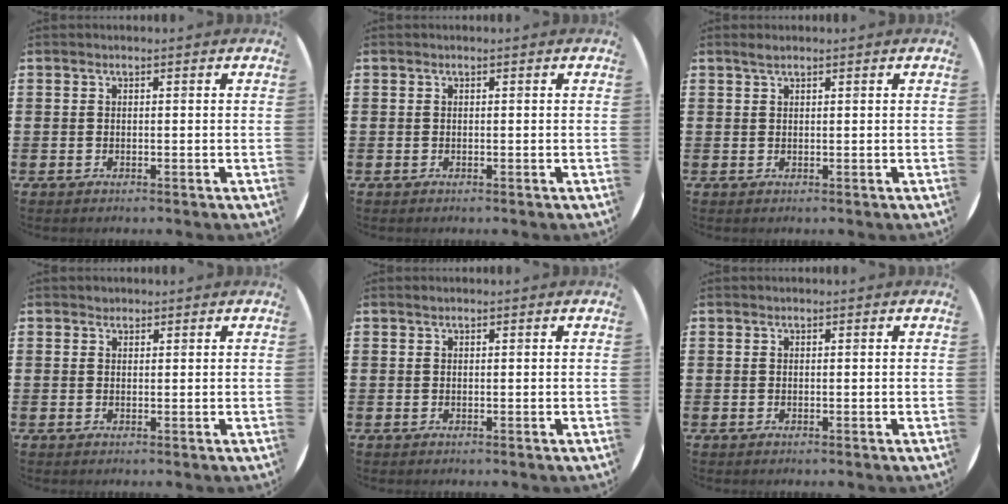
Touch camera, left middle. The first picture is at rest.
{"total": 0.0}
{"total": 0.9, "force": [0.8, 0.1, 0.5], "torque": [-0.011, 0.002, 0.014]}
{"total": 0.7, "force": [0.7, 0.3, 0.0], "torque": [0.000, 0.002, 0.013]}
{"total": 0.0}
{"total": 0.0}